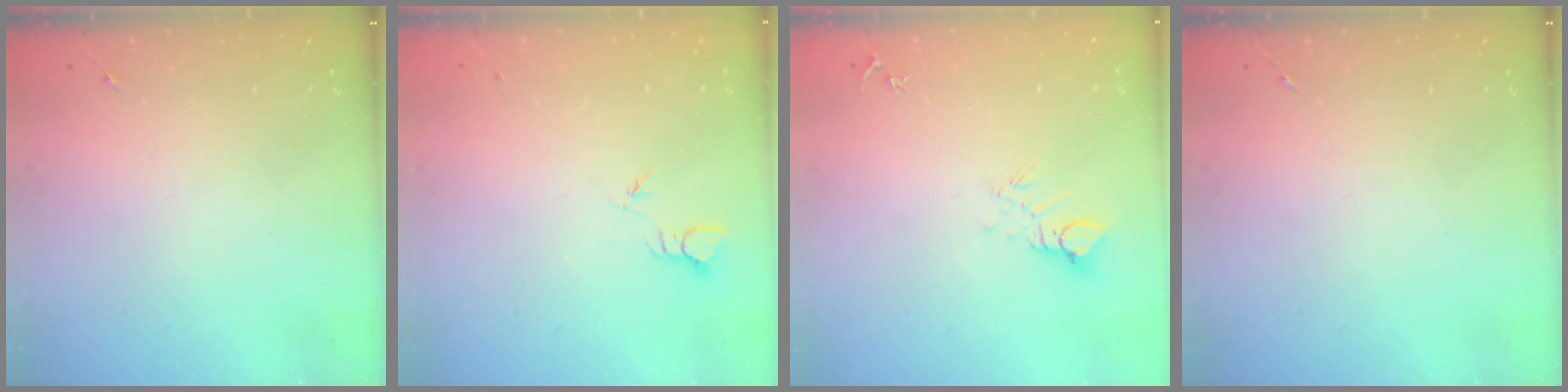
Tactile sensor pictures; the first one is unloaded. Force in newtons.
{"total": 2.3, "press": 2.3, "slide": 0.1}
{"total": 6.7, "press": 6.7, "slide": 0.4}
{"total": 0.0}